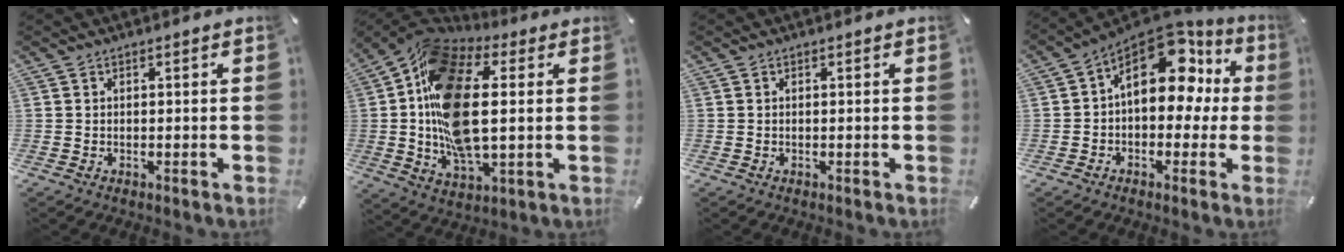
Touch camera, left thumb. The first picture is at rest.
{"total": 20.9, "force": [2.1, 11.6, 17.2], "torque": [-0.355, -0.002, 0.036]}
{"total": 0.0}
{"total": 17.5, "force": [5.6, 10.9, 12.6], "torque": [-0.170, -0.027, 0.095]}